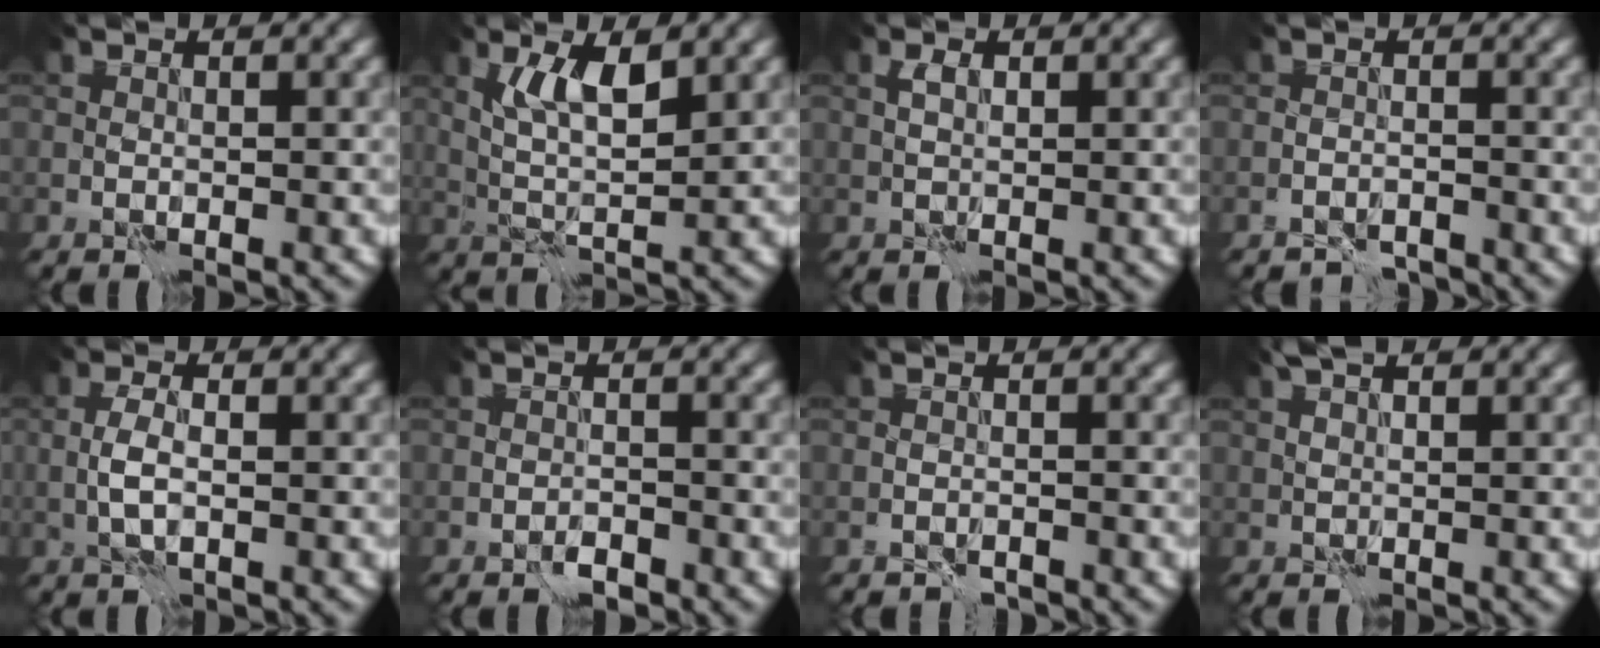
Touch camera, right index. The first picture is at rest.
{"total": 3.6, "force": [1.8, 0.8, 3.0], "torque": [-0.063, -0.003, 0.036]}
{"total": 1.0, "force": [0.6, 0.5, 0.7], "torque": [-0.012, 0.002, 0.011]}
{"total": 2.0, "force": [-2.0, 0.3, 0.0], "torque": [0.007, 0.001, -0.038]}
{"total": 1.8, "force": [-0.3, 0.5, 1.7], "torque": [-0.037, 0.002, -0.010]}
{"total": 1.4, "force": [-1.2, 0.4, 0.5], "torque": [-0.004, 0.003, -0.022]}
{"total": 1.2, "force": [-1.1, 0.3, 0.1], "torque": [0.000, 0.002, -0.022]}
{"total": 1.6, "force": [1.4, 0.1, 0.9], "torque": [-0.017, 0.005, 0.022]}